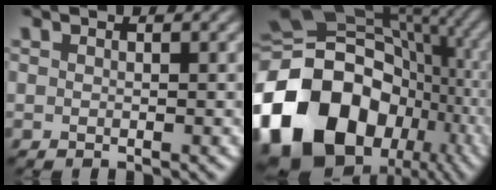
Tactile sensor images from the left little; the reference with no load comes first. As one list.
[{"total": 20.5, "force": [-6.4, 15.2, 12.2], "torque": [-0.272, -0.002, -0.117]}]